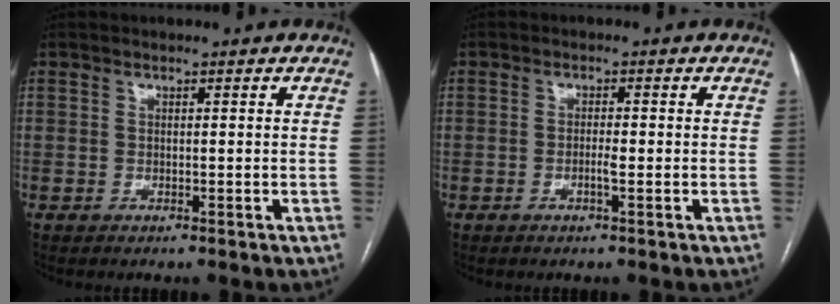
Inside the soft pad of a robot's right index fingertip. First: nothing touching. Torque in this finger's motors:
{"motor_torque": [-0.23, 0.11, 0.03, 0.00]}